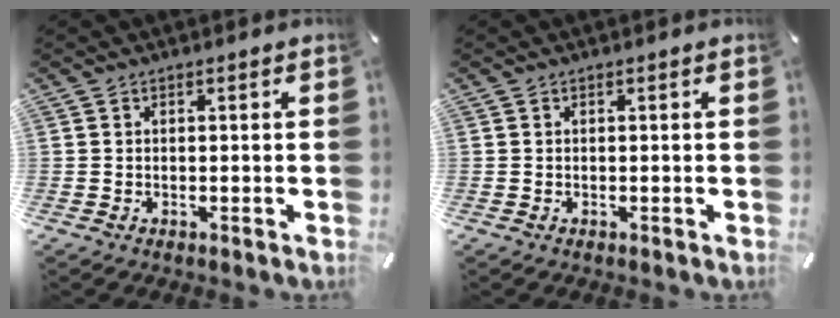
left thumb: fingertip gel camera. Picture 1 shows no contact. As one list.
[{"total": 0.0}]